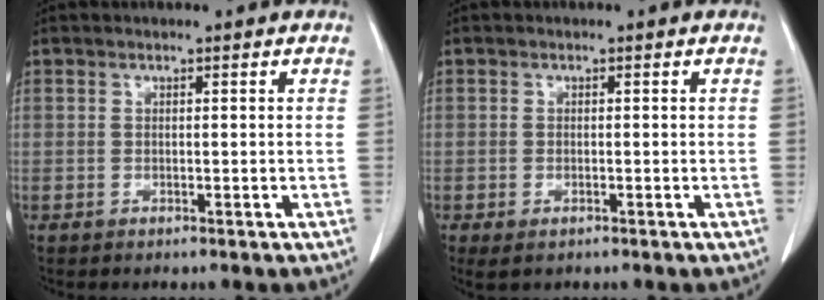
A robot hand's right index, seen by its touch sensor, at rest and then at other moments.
{"total": 2.1, "force": [-1.2, 0.9, 1.5], "torque": [-0.032, -0.006, -0.012]}